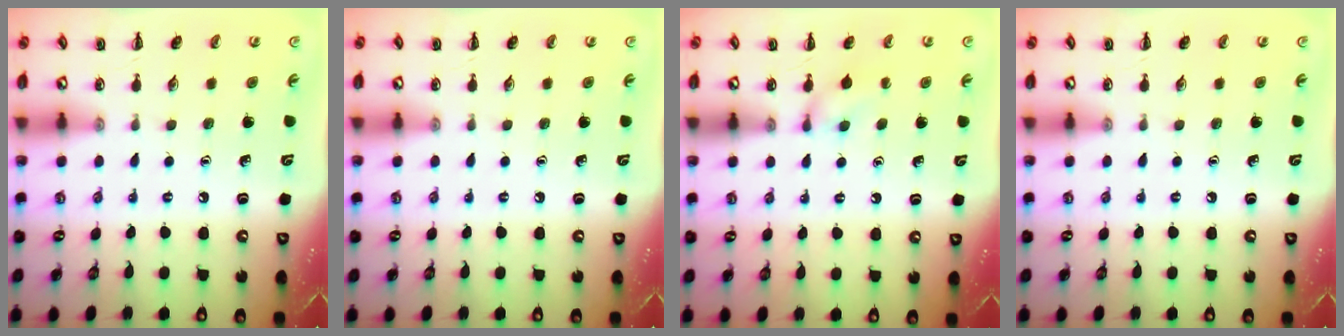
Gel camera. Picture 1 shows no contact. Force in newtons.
{"total": 0.0}
{"total": 4.9, "press": 4.6, "slide": 1.7}
{"total": 0.0}